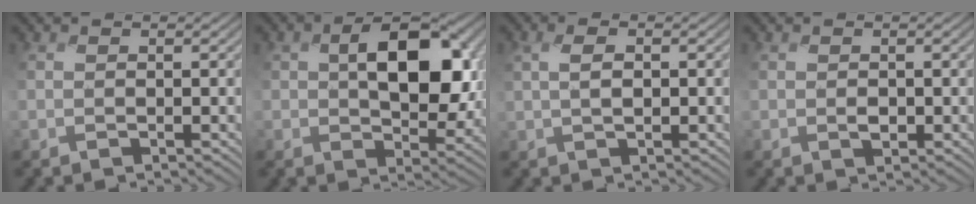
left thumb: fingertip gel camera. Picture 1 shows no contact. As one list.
[{"total": 10.4, "force": [1.6, 6.4, 8.1], "torque": [-0.132, -0.008, 0.029]}, {"total": 2.8, "force": [0.1, 1.2, 2.5], "torque": [-0.057, 0.003, 0.001]}, {"total": 1.1, "force": [-0.1, 0.8, 0.7], "torque": [-0.018, -0.004, -0.003]}]